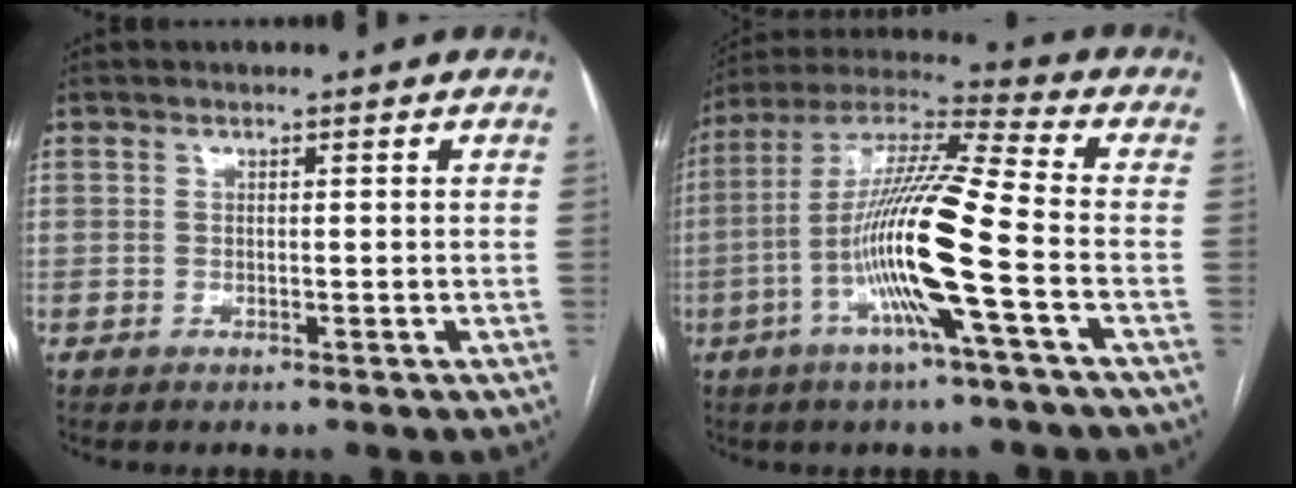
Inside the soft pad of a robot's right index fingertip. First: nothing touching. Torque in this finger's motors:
{"motor_torque": [2.14, 0.00, 1.05, 0.21]}